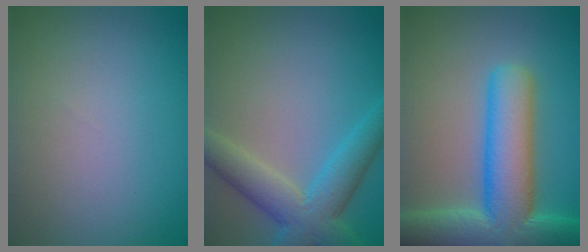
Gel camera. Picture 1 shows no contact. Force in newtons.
{"total": 5.8, "press": 5.8, "slide": 0.2}
{"total": 11.5, "press": 11.4, "slide": 0.7}